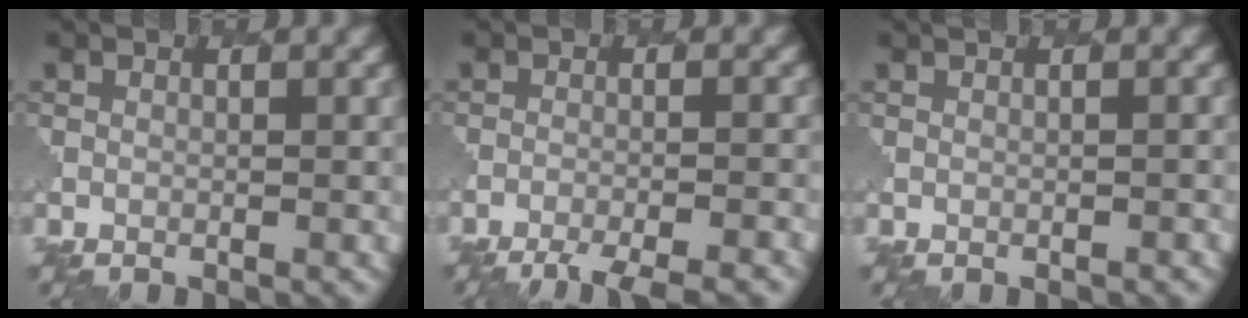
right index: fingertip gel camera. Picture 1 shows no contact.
{"total": 5.5, "force": [-4.7, 0.9, 2.7], "torque": [-0.038, -0.011, -0.073]}
{"total": 0.9, "force": [-0.1, 0.3, 0.8], "torque": [-0.003, -0.002, -0.003]}